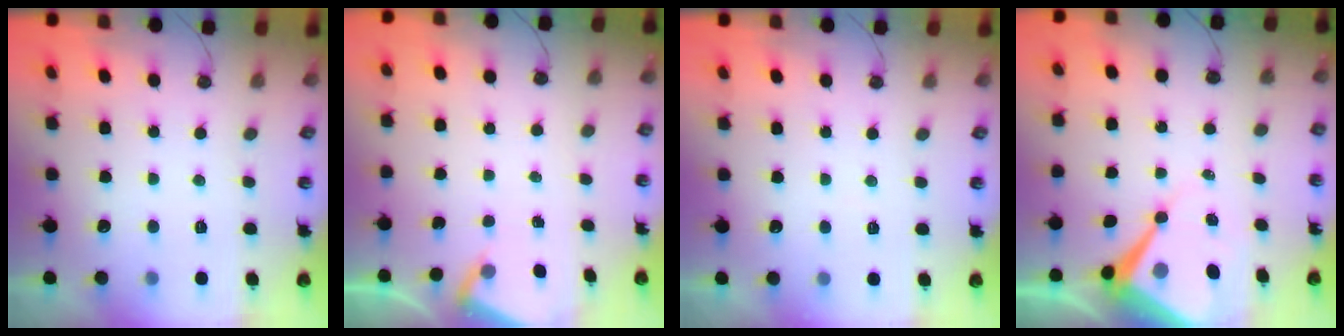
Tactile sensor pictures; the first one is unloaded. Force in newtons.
{"total": 2.2, "press": 2.1, "slide": 0.3}
{"total": 3.1, "press": 3.0, "slide": 0.5}
{"total": 10.0, "press": 9.9, "slide": 1.0}